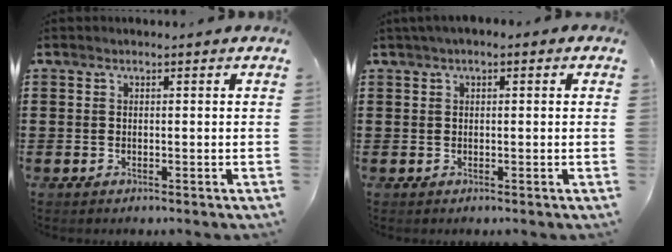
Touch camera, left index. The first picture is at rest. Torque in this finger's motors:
{"motor_torque": [2.14, 0.00, 0.53, 0.21]}